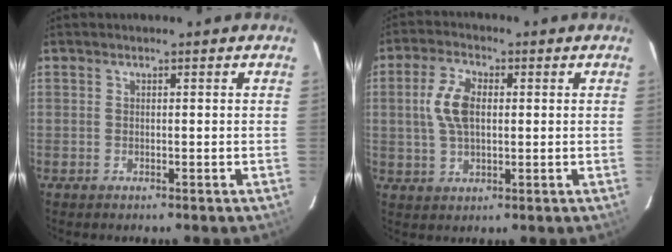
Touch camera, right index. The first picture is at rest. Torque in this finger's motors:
{"motor_torque": [0.24, 0.05, 0.20, 0.11]}